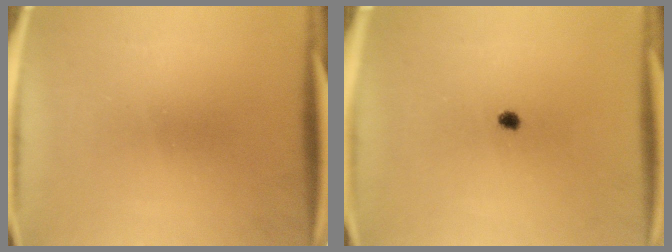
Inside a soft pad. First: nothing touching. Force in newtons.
{"total": 1.2}